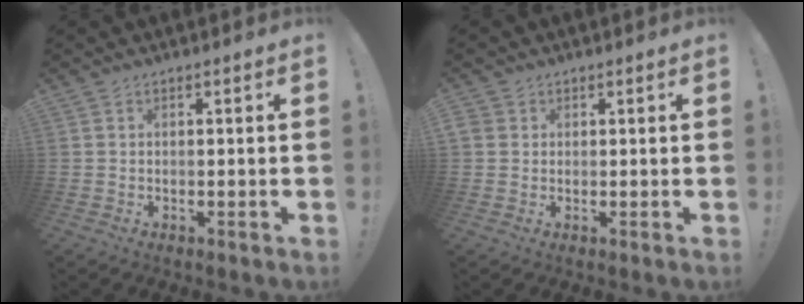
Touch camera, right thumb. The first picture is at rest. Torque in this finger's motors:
{"motor_torque": [0.06, 0.15, 0.19, 0.10, 0.29]}